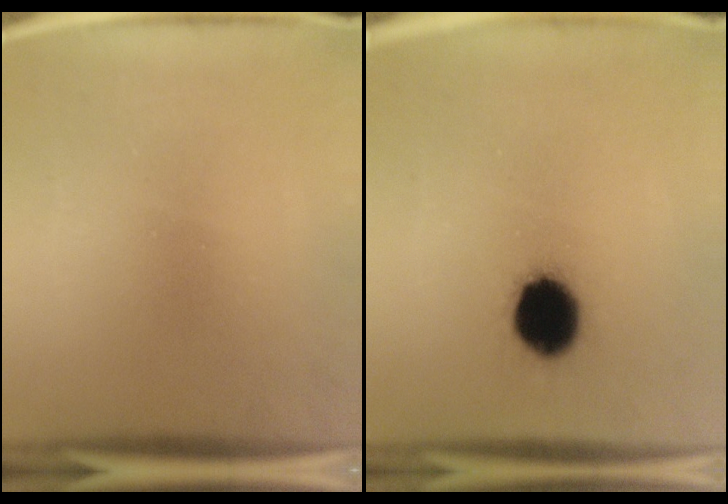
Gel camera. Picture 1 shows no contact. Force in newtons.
{"total": 12.0}